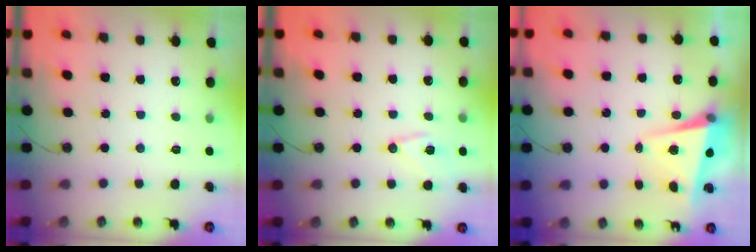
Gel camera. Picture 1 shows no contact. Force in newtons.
{"total": 10.1, "press": 10.1, "slide": 0.8}
{"total": 5.2, "press": 5.2, "slide": 0.6}